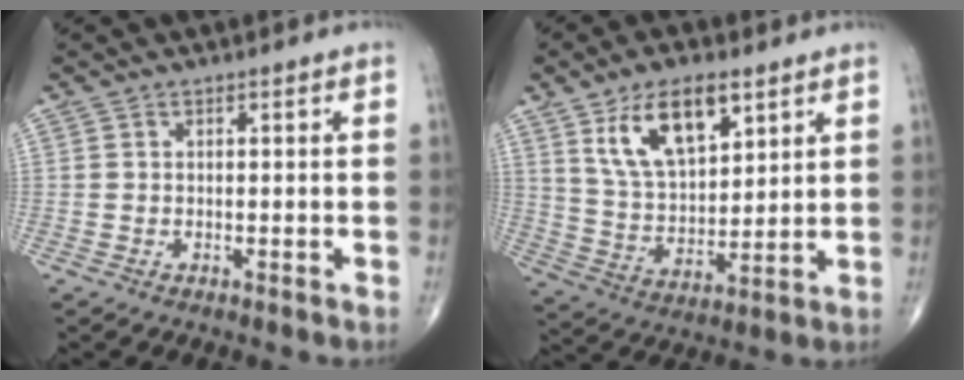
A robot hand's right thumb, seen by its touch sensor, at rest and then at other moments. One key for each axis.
{"total": 14.1, "fx": 7.2, "fy": 6.7, "fz": 10.0, "tx": -0.155, "ty": -0.029, "tz": 0.142}